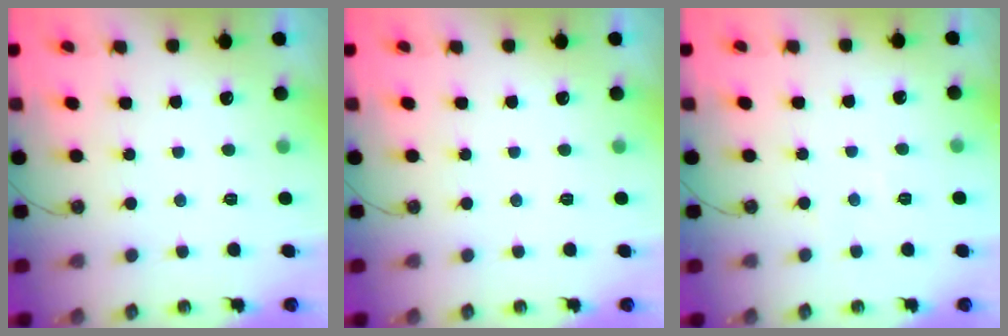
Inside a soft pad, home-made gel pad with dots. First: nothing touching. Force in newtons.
{"total": 0.0}
{"total": 4.4, "press": 4.4, "slide": 0.7}